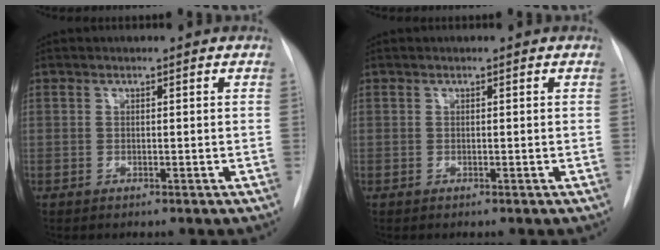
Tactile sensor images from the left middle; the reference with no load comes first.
{"total": 0.0}